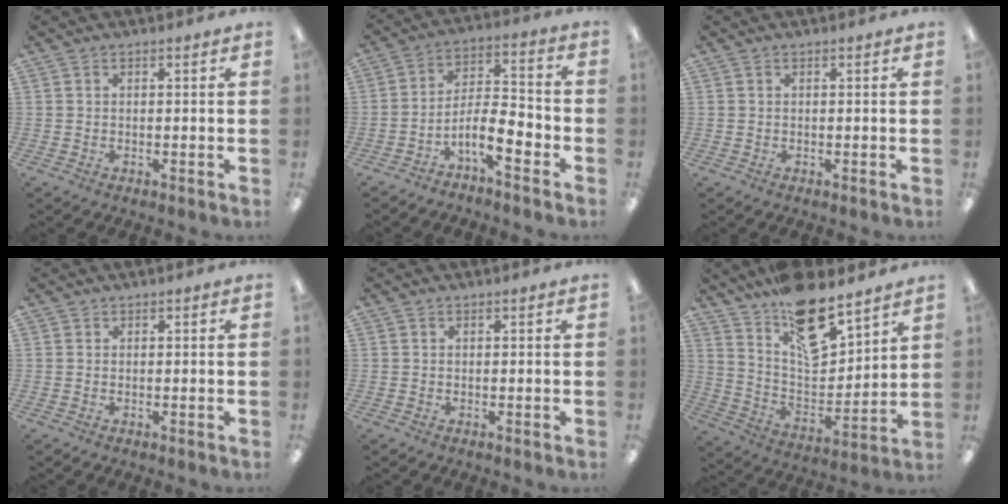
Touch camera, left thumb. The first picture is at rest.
{"total": 10.2, "force": [-5.9, 3.6, 7.5], "torque": [-0.135, 0.024, -0.107]}
{"total": 0.0}
{"total": 0.0}
{"total": 0.0}
{"total": 16.4, "force": [12.9, 5.7, 8.3], "torque": [-0.137, -0.085, 0.223]}